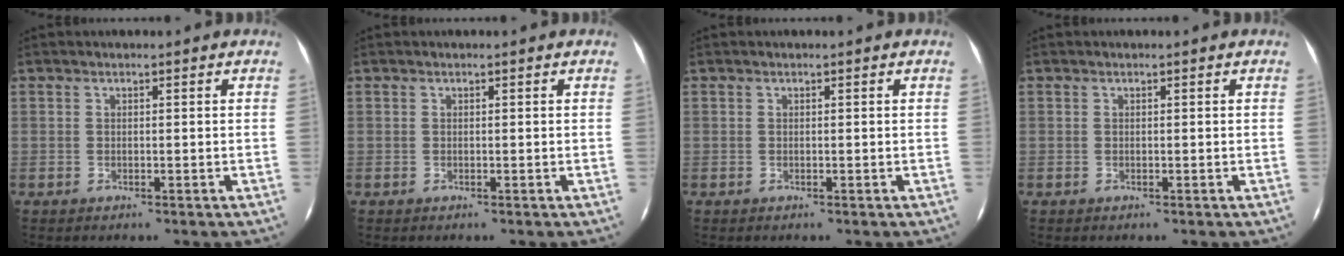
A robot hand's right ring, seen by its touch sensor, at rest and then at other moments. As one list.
[{"total": 0.0}, {"total": 0.0}, {"total": 0.0}]